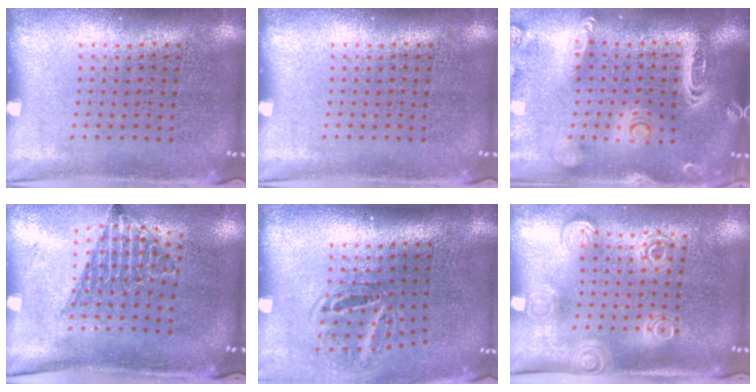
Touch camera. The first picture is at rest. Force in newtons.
{"total": 0.0}
{"total": 2.6, "press": 2.3, "slide": 1.2}
{"total": 1.3, "press": 1.1, "slide": 0.7}
{"total": 1.8, "press": 1.2, "slide": 1.3}
{"total": 1.9, "press": 1.4, "slide": 1.3}